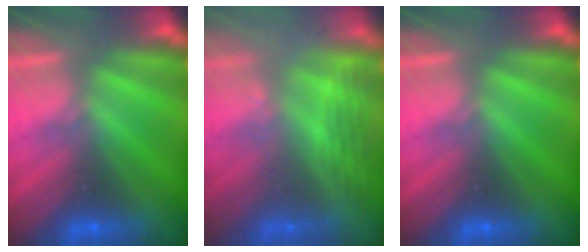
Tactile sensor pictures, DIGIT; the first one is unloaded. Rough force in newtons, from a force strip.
{"total": 2.9}
{"total": 0.0}